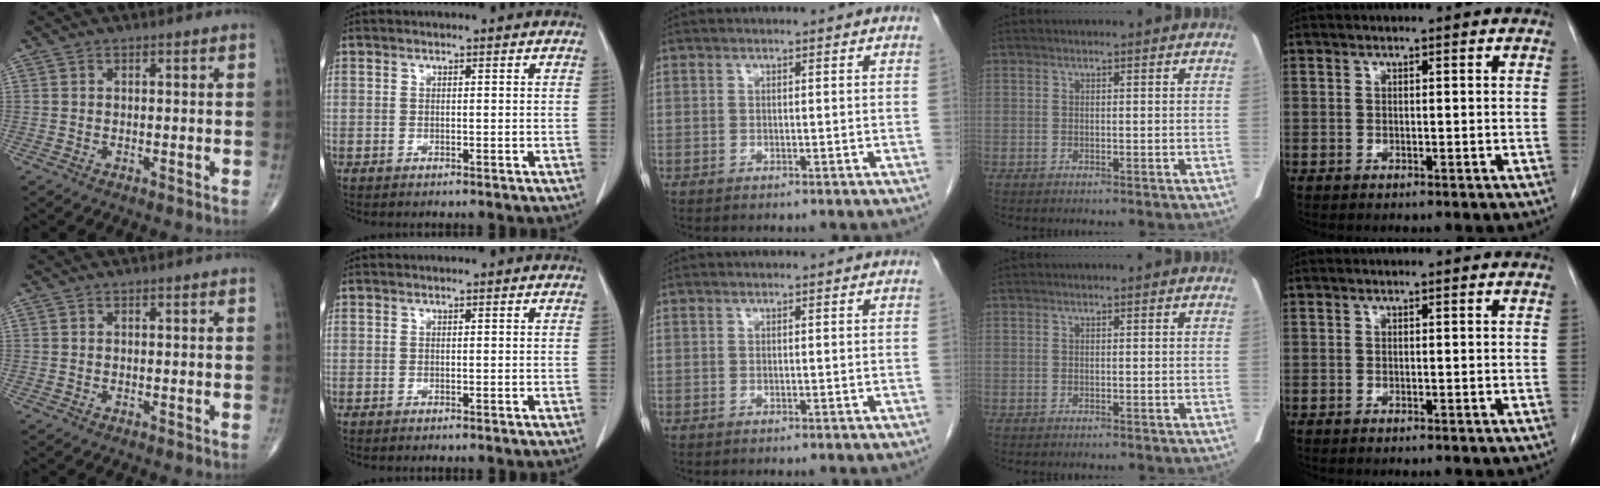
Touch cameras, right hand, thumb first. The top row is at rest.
{}